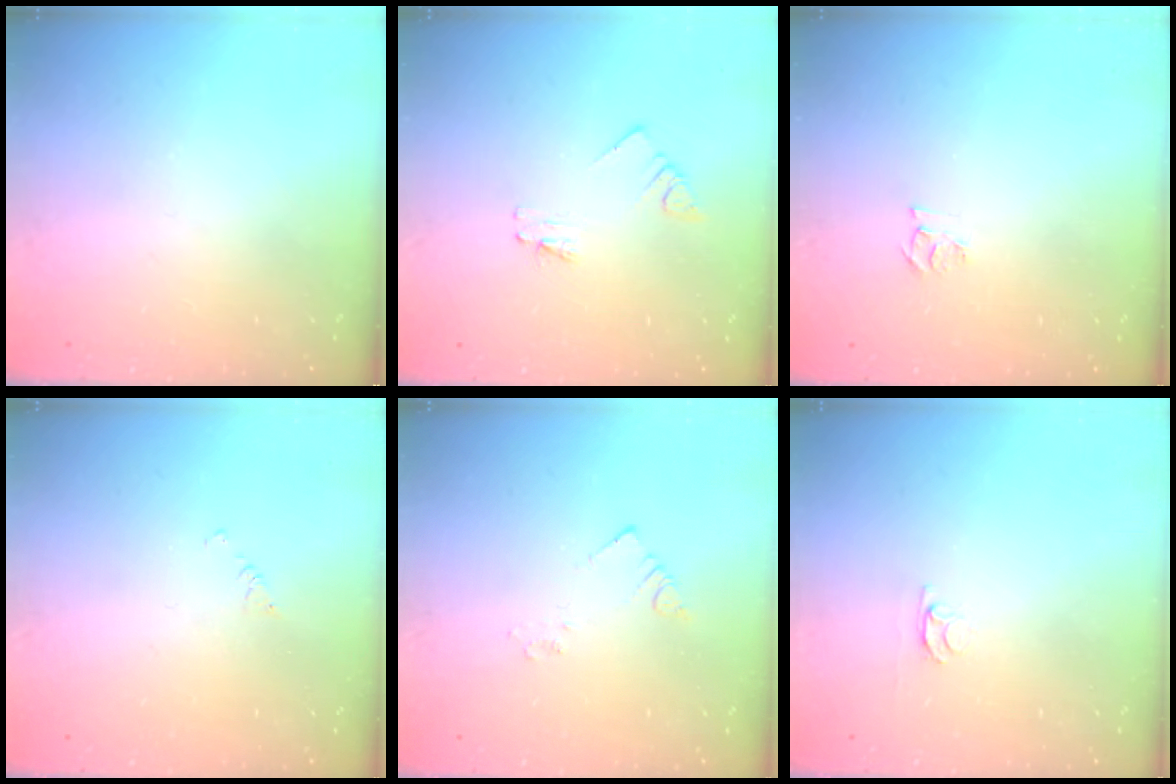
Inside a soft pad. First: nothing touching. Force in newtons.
{"total": 1.1, "press": 1.0, "slide": 0.1}
{"total": 3.6, "press": 3.6, "slide": 0.4}
{"total": 2.0, "press": 2.0, "slide": 0.3}
{"total": 2.0, "press": 2.0, "slide": 0.4}
{"total": 2.1, "press": 2.1, "slide": 0.2}